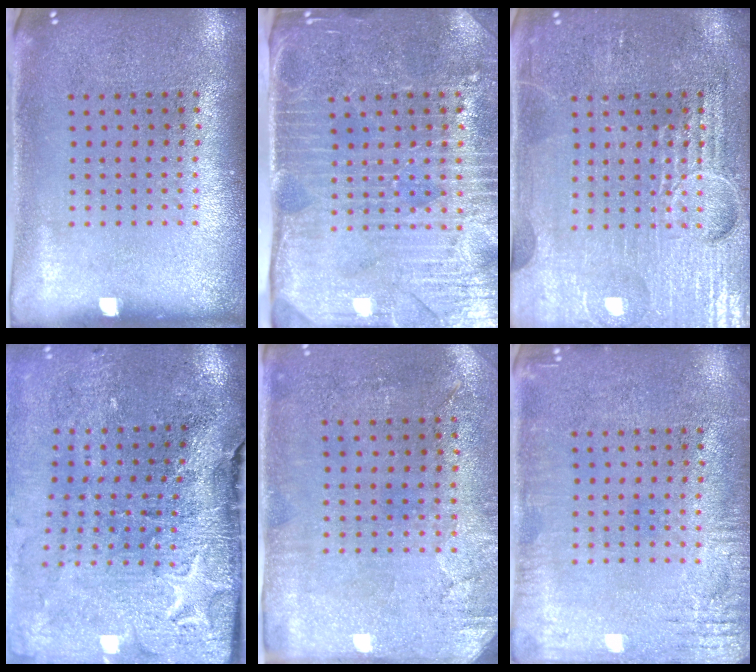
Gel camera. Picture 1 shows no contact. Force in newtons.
{"total": 4.4, "press": 3.8, "slide": 2.1}
{"total": 4.1, "press": 4.0, "slide": 0.5}
{"total": 3.7, "press": 3.3, "slide": 1.7}
{"total": 2.9, "press": 2.4, "slide": 1.7}
{"total": 2.7, "press": 2.7, "slide": 0.2}